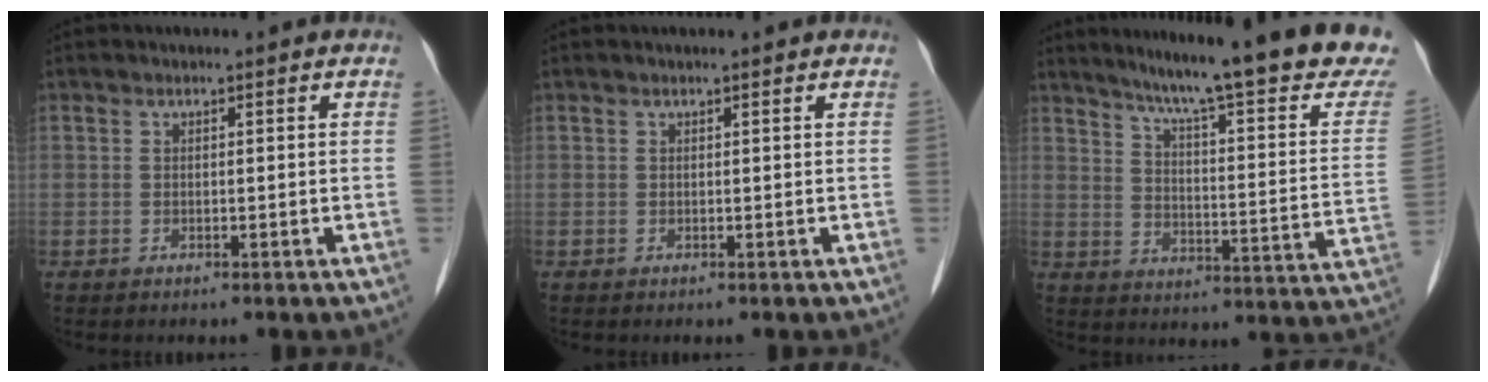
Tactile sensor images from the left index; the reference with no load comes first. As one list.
[{"total": 1.2, "force": [1.1, 0.1, 0.5], "torque": [-0.011, 0.011, 0.012]}, {"total": 24.1, "force": [19.6, 1.4, 13.9], "torque": [-0.198, -0.049, 0.249]}]